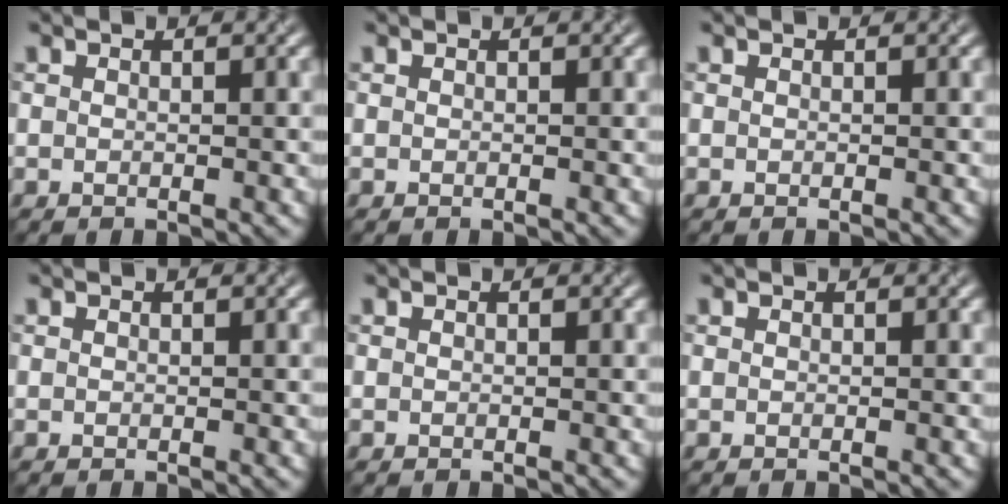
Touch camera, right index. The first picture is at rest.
{"total": 0.0}
{"total": 0.0}
{"total": 0.0}
{"total": 0.0}
{"total": 0.0}